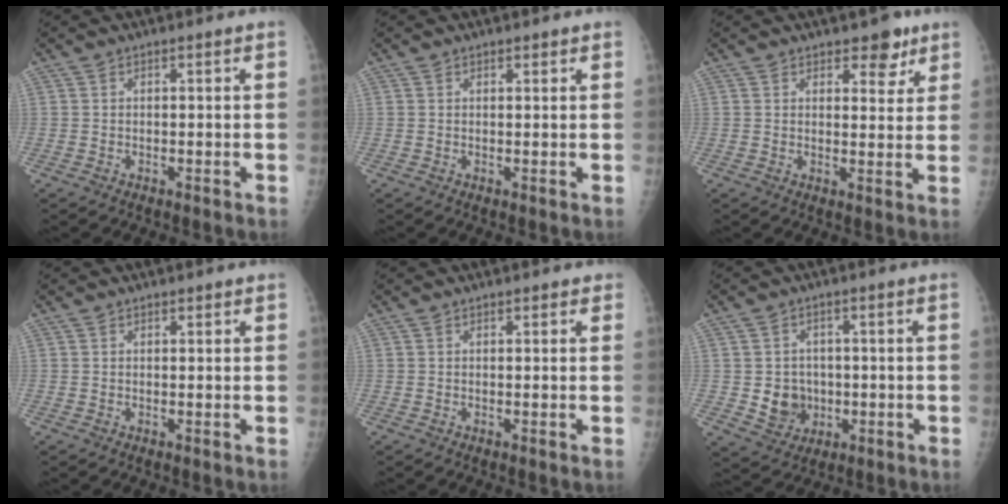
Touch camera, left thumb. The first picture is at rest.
{"total": 0.8, "force": [0.7, 0.4, 0.2], "torque": [0.003, -0.005, 0.007]}
{"total": 5.1, "force": [3.4, 2.8, 2.4], "torque": [-0.002, -0.019, 0.045]}
{"total": 0.6, "force": [0.5, 0.3, 0.2], "torque": [0.000, -0.004, 0.006]}
{"total": 0.9, "force": [0.7, 0.5, 0.3], "torque": [0.007, -0.003, 0.003]}
{"total": 6.5, "force": [-0.6, 5.8, 2.7], "torque": [-0.013, 0.006, -0.001]}